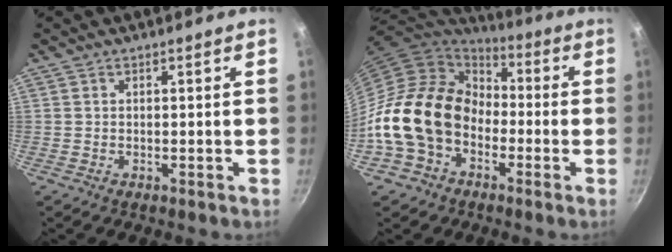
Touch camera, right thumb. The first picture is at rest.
{"total": 19.5, "force": [-4.4, 14.9, 11.8], "torque": [-0.189, 0.056, -0.093]}